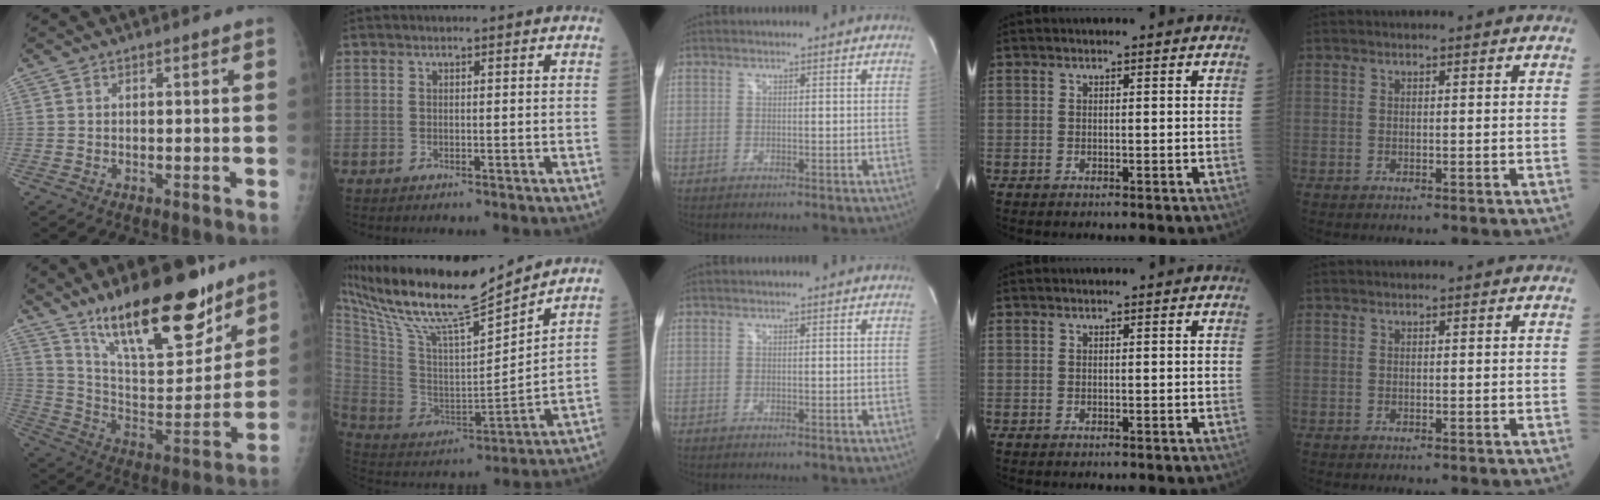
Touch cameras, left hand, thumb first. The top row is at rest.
{"thumb": {"total": 24.6, "force": [17.2, 8.3, 15.5], "torque": [-0.202, -0.086, 0.289]}, "index": {"total": 20.0, "force": [17.3, 1.3, 9.9], "torque": [-0.195, -0.002, 0.315]}}